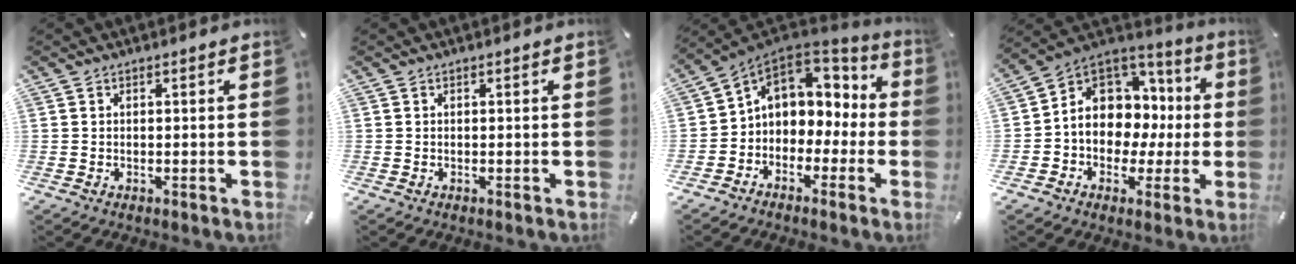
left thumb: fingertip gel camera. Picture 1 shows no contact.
{"total": 0.0}
{"total": 7.6, "force": [1.5, 7.0, 2.5], "torque": [-0.064, -0.007, 0.031]}
{"total": 10.1, "force": [0.6, 9.2, 4.1], "torque": [-0.080, -0.024, 0.018]}